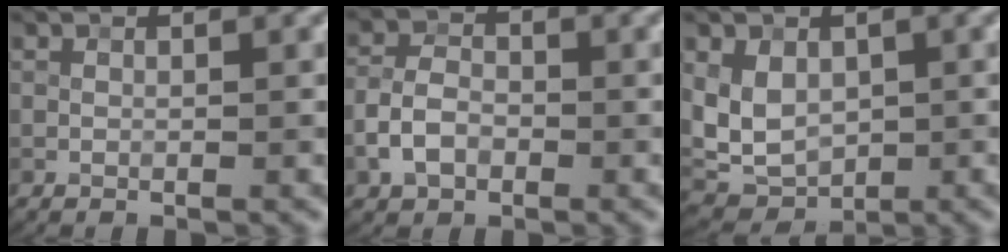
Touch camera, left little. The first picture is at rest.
{"total": 3.4, "force": [-1.4, 2.4, 2.0], "torque": [-0.041, 0.006, -0.031]}
{"total": 4.4, "force": [0.6, 3.4, 2.7], "torque": [-0.054, -0.008, 0.015]}